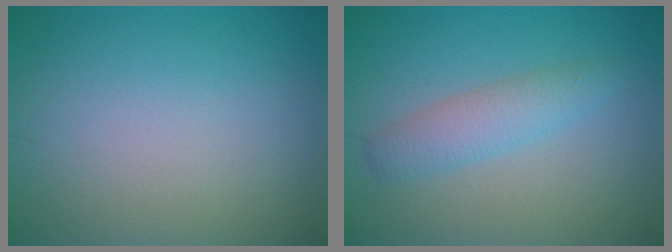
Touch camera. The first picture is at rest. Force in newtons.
{"total": 2.8, "press": 2.8, "slide": 0.1}